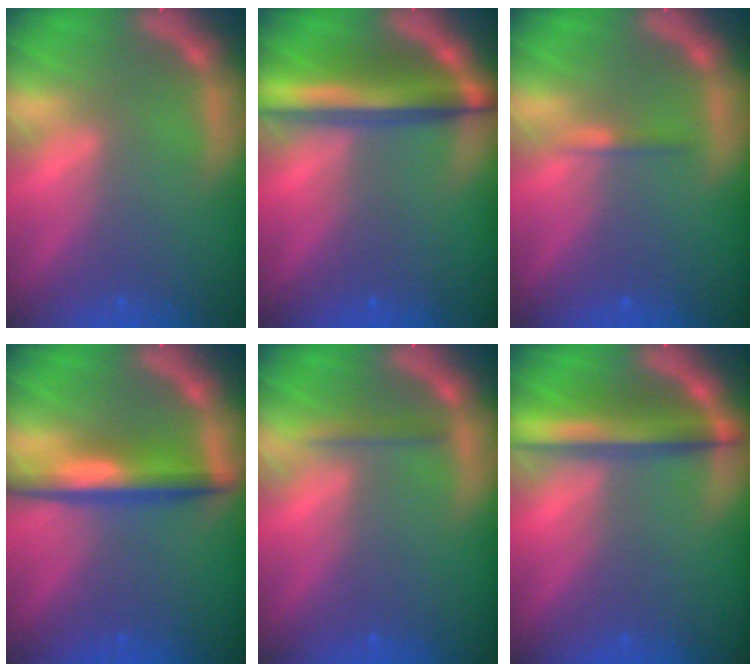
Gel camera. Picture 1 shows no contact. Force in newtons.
{"total": 7.1}
{"total": 0.9}
{"total": 5.0}
{"total": 1.4}
{"total": 5.5}